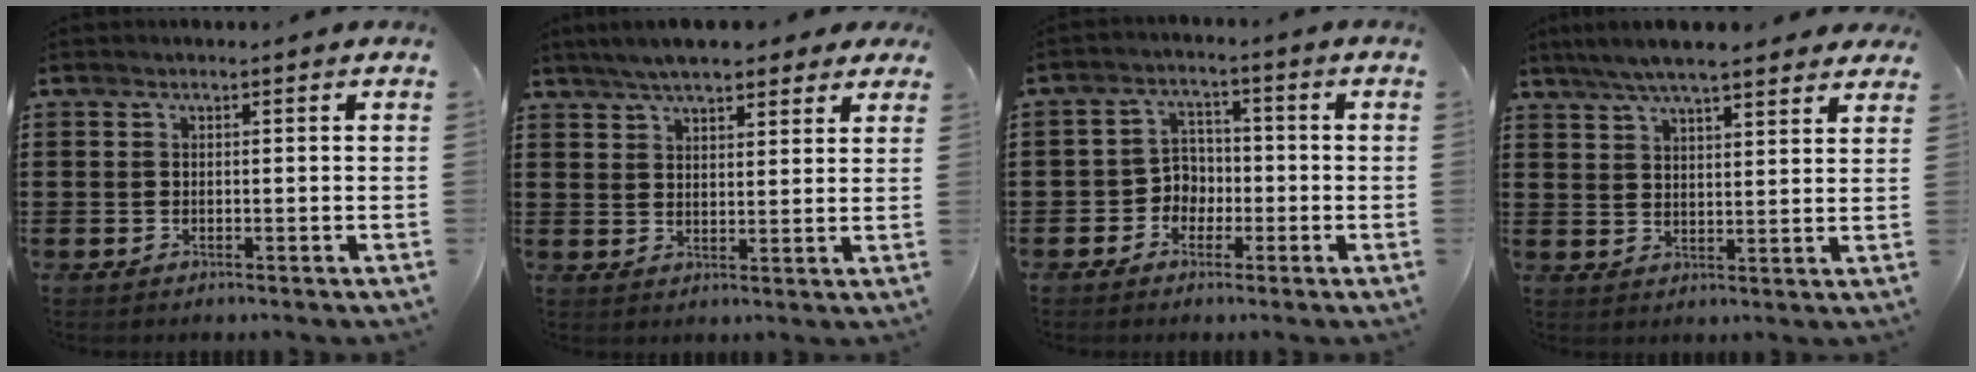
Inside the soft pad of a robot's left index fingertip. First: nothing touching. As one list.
[{"total": 5.8, "force": [5.0, 1.5, 2.5], "torque": [-0.063, 0.000, 0.092]}, {"total": 3.9, "force": [-1.9, 3.2, 0.9], "torque": [-0.031, 0.009, -0.043]}, {"total": 6.2, "force": [5.5, 0.8, 2.8], "torque": [-0.071, -0.011, 0.099]}]